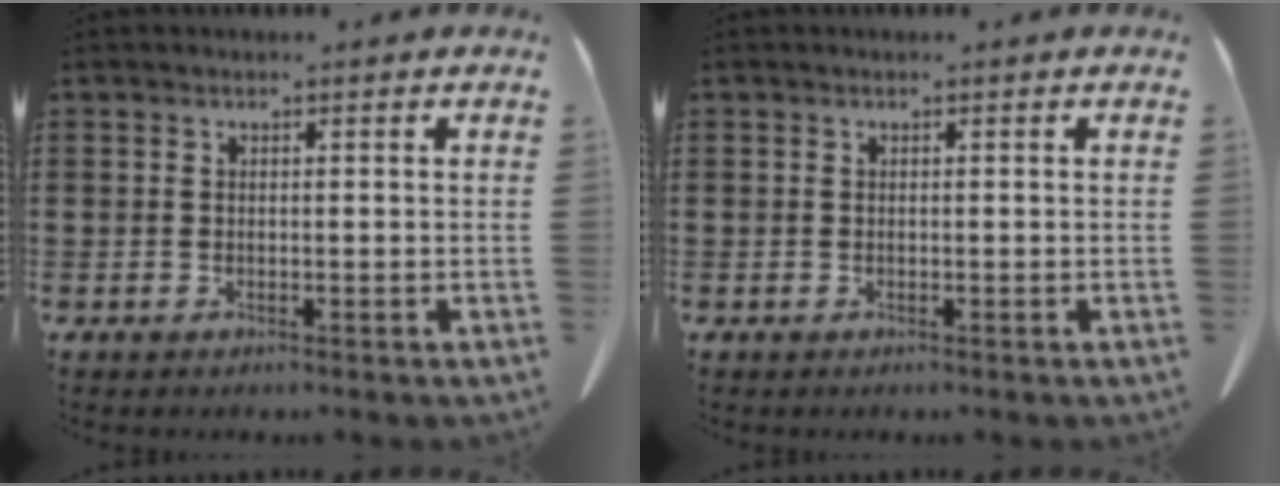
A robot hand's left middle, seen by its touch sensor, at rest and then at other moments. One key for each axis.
{"total": 0.0}